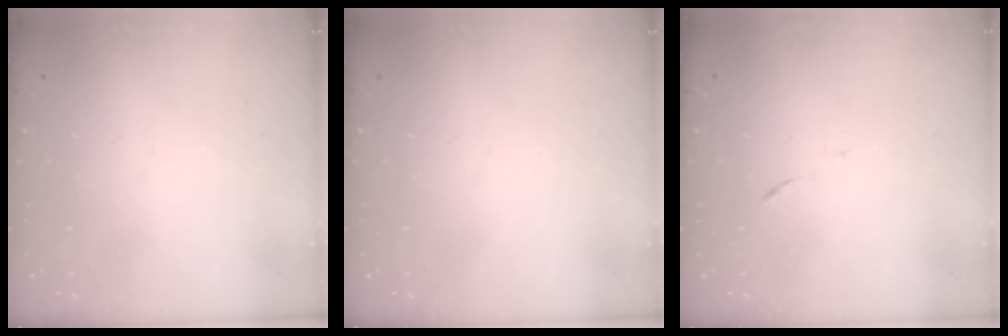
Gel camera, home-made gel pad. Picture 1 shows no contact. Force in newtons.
{"total": 0.0}
{"total": 5.6, "press": 5.6, "slide": 0.4}